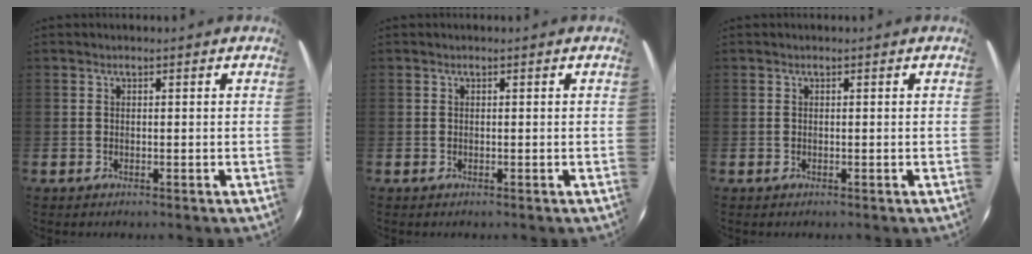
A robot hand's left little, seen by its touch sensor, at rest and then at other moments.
{"total": 0.0}
{"total": 0.0}